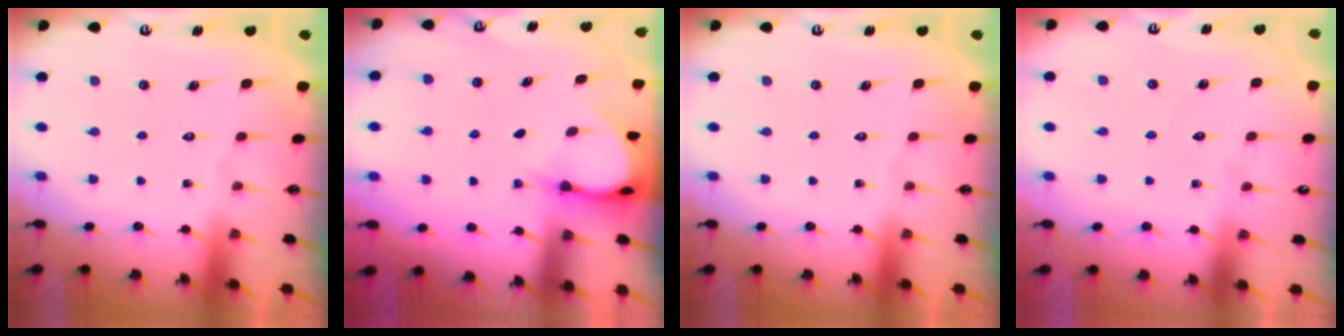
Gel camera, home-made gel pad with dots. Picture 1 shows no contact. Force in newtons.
{"total": 3.9, "press": 3.9, "slide": 0.3}
{"total": 0.0}
{"total": 3.4, "press": 3.4, "slide": 0.3}